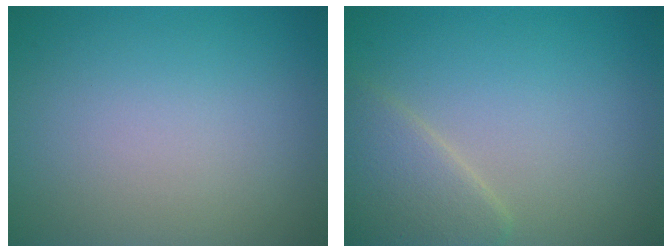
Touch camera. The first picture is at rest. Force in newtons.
{"total": 3.3, "press": 3.3, "slide": 0.2}